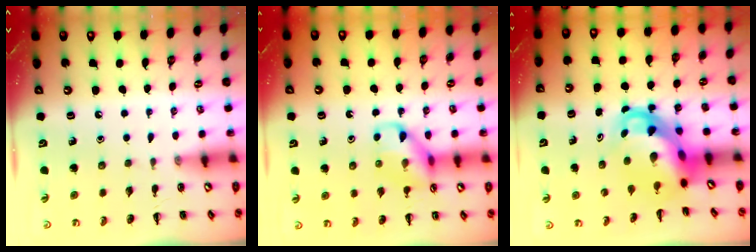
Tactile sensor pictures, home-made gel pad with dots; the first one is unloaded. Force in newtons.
{"total": 11.3, "press": 11.2, "slide": 1.5}
{"total": 6.1, "press": 5.9, "slide": 1.4}